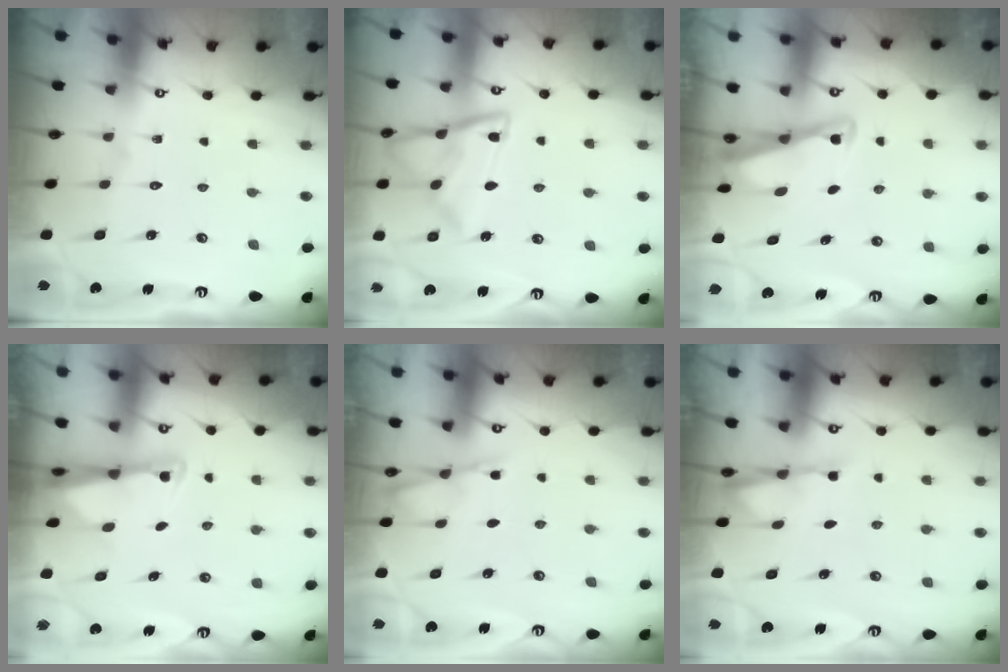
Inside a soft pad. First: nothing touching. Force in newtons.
{"total": 13.6, "press": 13.6, "slide": 1.2}
{"total": 2.7, "press": 2.7, "slide": 0.4}
{"total": 2.5, "press": 2.4, "slide": 0.5}
{"total": 4.2, "press": 4.2, "slide": 0.4}
{"total": 2.4, "press": 2.3, "slide": 0.4}